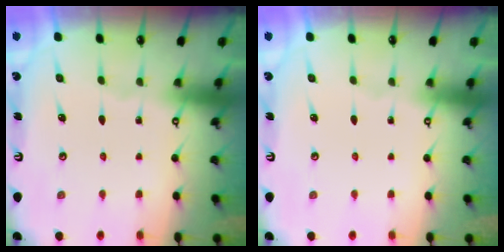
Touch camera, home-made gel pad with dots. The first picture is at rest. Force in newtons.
{"total": 0.0}